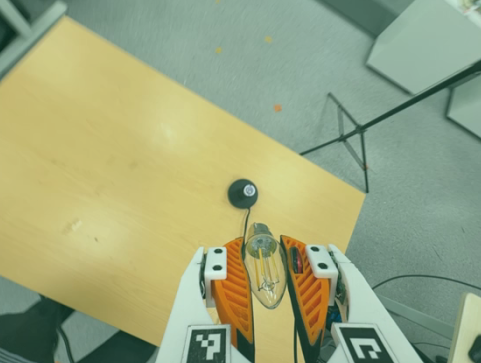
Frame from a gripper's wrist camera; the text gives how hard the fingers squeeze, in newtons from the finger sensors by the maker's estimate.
{"total": 24.2, "left": 27.4, "right": 21.1}